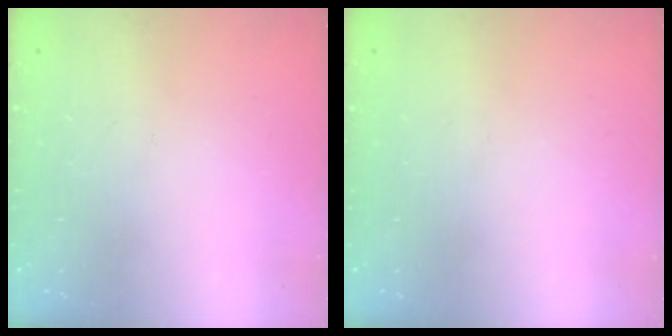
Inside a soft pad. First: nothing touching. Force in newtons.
{"total": 0.0}